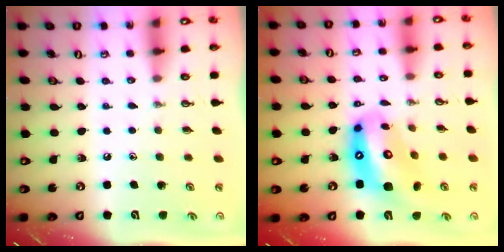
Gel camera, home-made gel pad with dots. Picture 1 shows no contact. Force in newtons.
{"total": 16.6, "press": 16.6, "slide": 1.7}